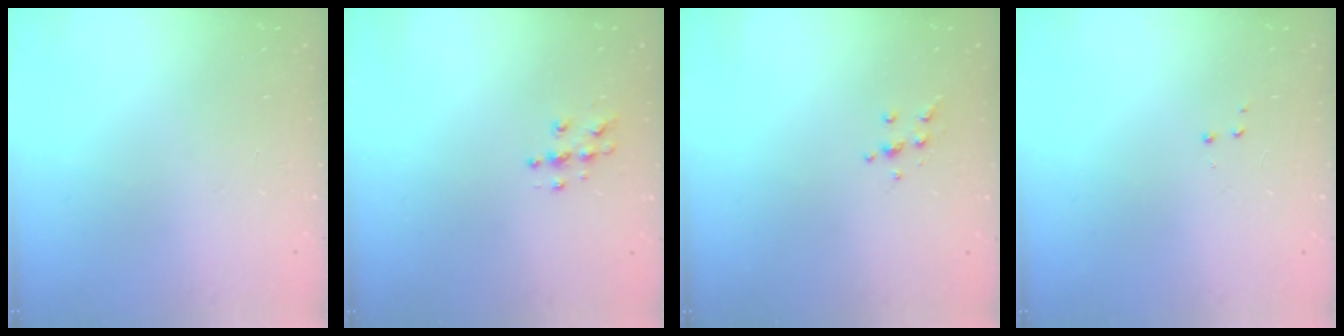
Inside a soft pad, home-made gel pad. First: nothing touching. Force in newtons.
{"total": 4.9, "press": 4.9, "slide": 0.1}
{"total": 4.3, "press": 4.2, "slide": 1.1}
{"total": 2.8, "press": 2.7, "slide": 0.5}